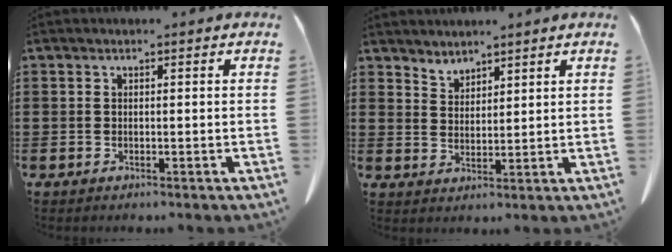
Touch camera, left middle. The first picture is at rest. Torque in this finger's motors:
{"motor_torque": [0.01, 0.00, -0.04, 0.01]}